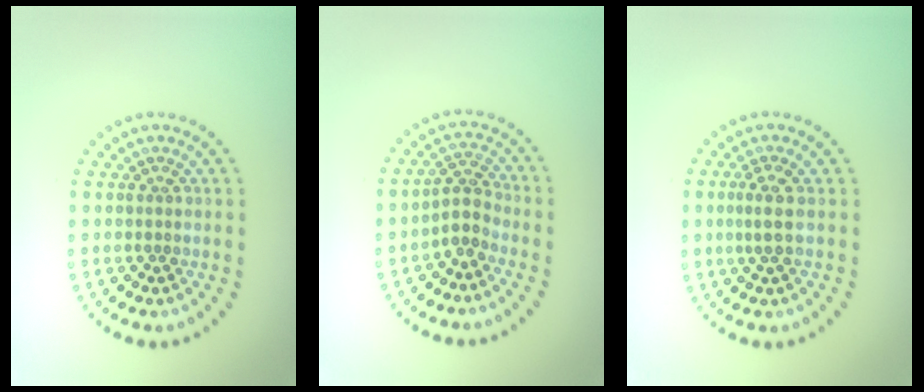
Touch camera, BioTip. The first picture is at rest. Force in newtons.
{"total": 2.4, "press": 1.8, "slide": 1.6}
{"total": 1.7, "press": 1.5, "slide": 0.9}